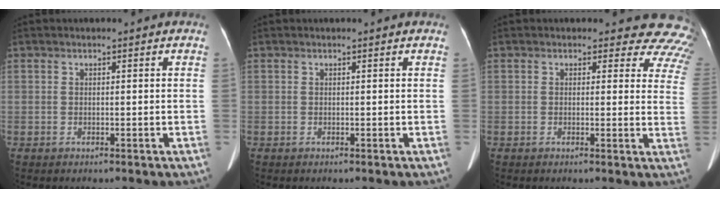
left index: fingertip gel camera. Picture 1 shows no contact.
{"total": 0.0}
{"total": 11.0, "force": [10.1, 4.2, 0.9], "torque": [0.045, -0.052, 0.061]}